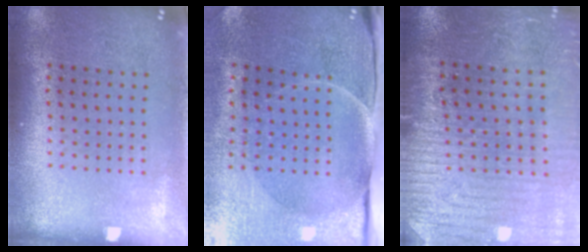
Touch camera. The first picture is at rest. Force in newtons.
{"total": 5.1, "press": 4.0, "slide": 3.1}
{"total": 3.1, "press": 3.1, "slide": 0.4}